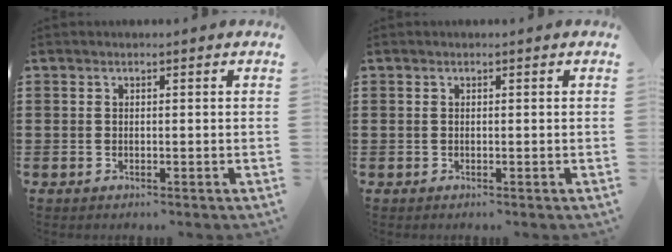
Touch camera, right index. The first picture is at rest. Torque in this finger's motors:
{"motor_torque": [2.14, 0.00, 0.02, -0.02]}